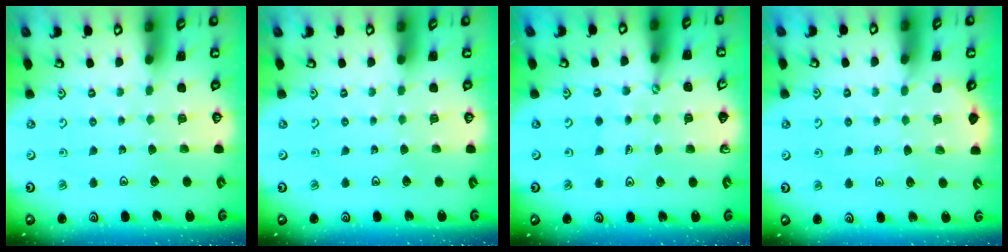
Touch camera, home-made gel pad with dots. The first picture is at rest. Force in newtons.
{"total": 0.0}
{"total": 0.7, "press": 0.7, "slide": 0.0}
{"total": 1.4, "press": 1.4, "slide": 0.1}